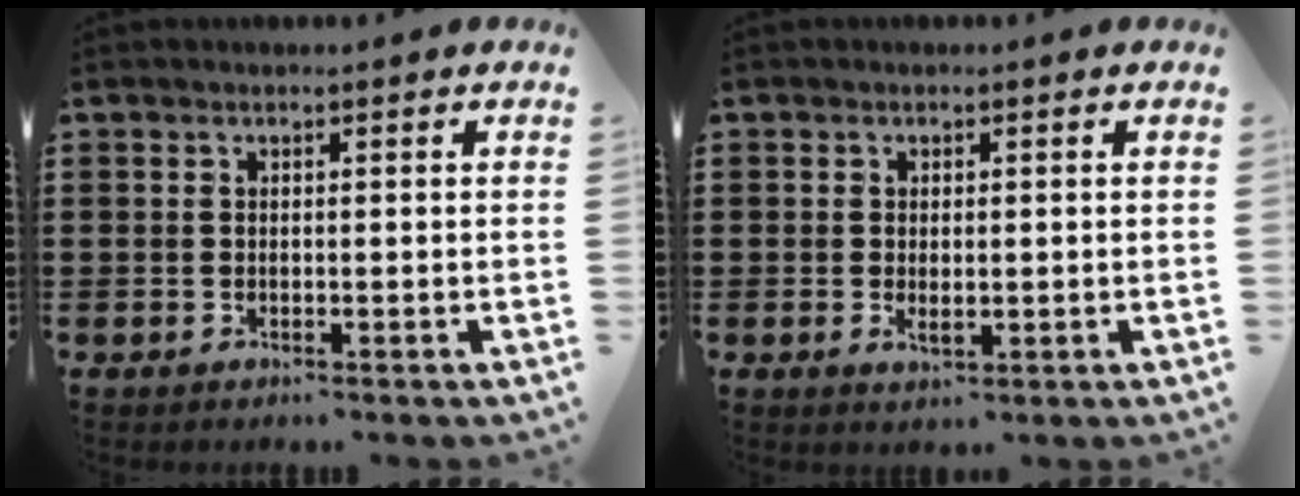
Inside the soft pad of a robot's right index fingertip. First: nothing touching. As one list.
[{"total": 1.8, "force": [-0.1, 0.6, 1.7], "torque": [-0.035, -0.003, 0.000]}]